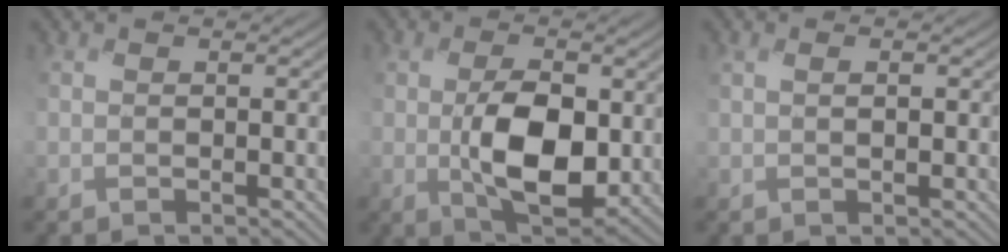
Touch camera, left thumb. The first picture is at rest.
{"total": 8.6, "force": [-0.8, 4.4, 7.3], "torque": [-0.134, -0.011, -0.008]}
{"total": 1.2, "force": [0.1, 0.2, 1.1], "torque": [-0.018, 0.001, 0.005]}